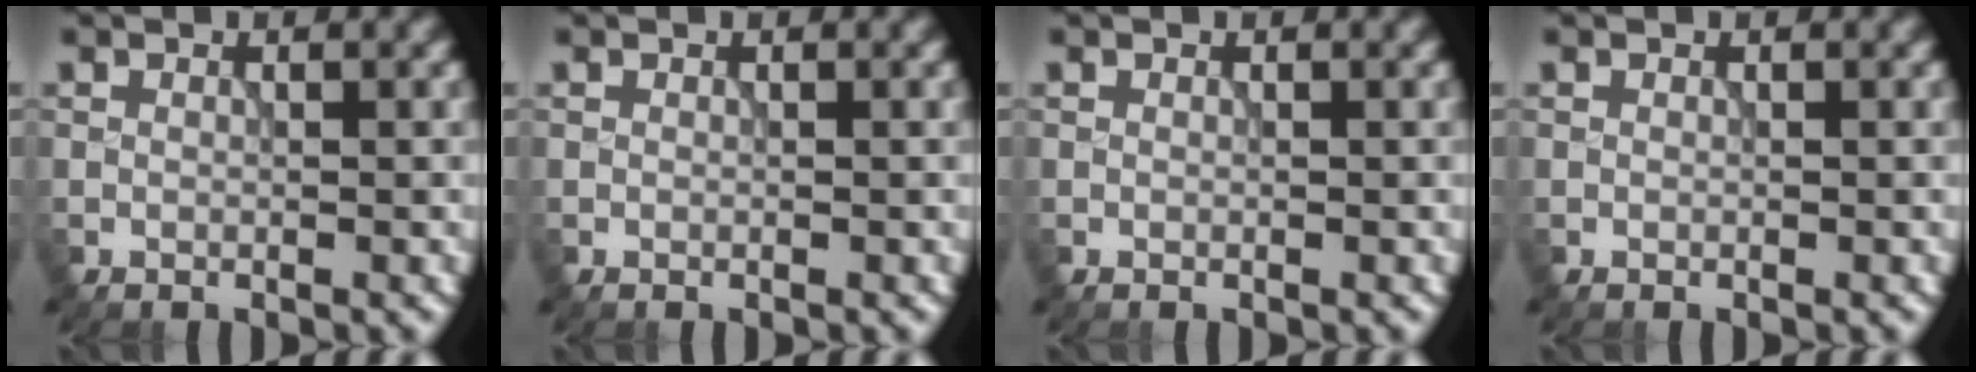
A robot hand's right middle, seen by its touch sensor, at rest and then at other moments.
{"total": 0.0}
{"total": 0.0}
{"total": 0.0}